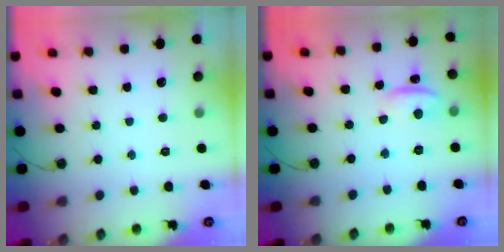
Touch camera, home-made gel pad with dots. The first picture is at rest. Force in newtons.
{"total": 11.6, "press": 2.8, "slide": 11.2}